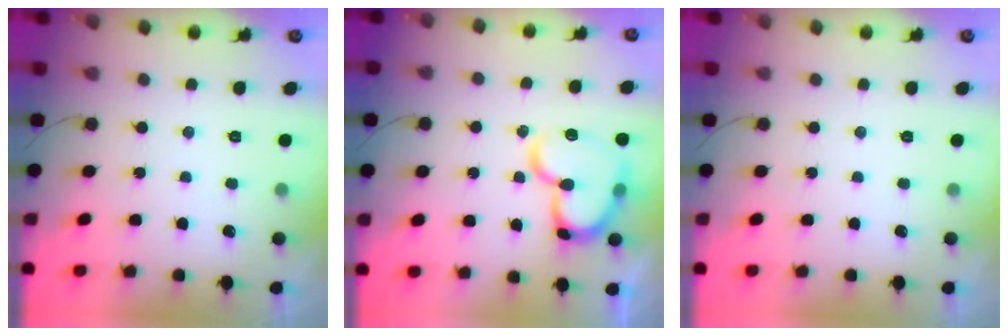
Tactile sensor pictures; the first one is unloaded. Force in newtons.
{"total": 17.8, "press": 17.6, "slide": 2.1}
{"total": 0.0}